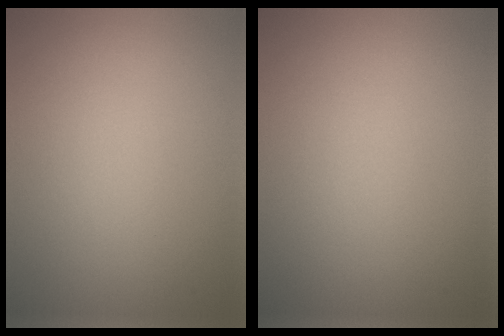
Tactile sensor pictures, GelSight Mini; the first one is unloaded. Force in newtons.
{"total": 0.0}